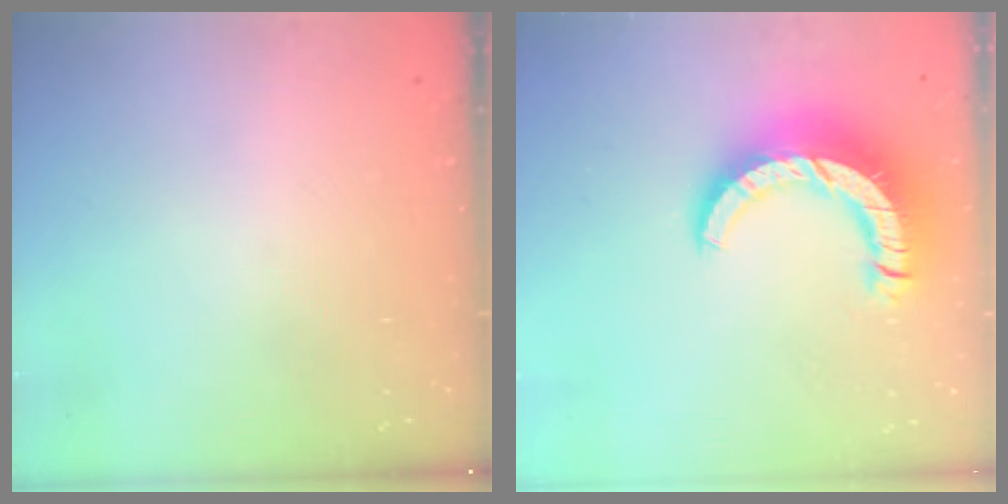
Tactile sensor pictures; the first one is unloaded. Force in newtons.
{"total": 13.5, "press": 13.4, "slide": 1.5}